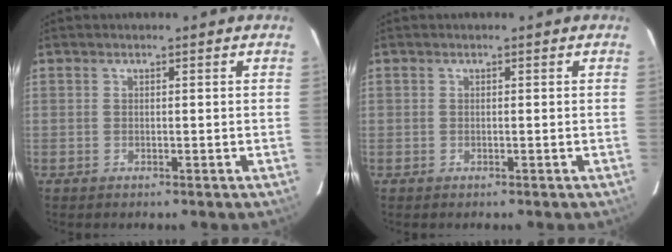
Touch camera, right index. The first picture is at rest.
{"total": 0.0}